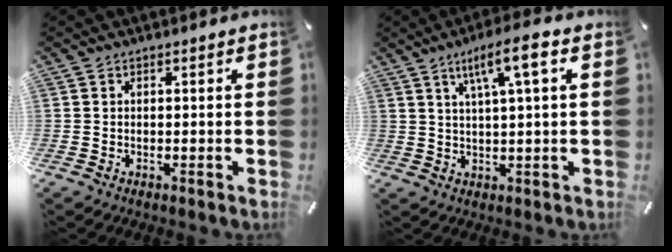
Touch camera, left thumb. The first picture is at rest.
{"total": 8.7, "force": [3.4, 1.2, 7.9], "torque": [-0.138, -0.002, 0.054]}